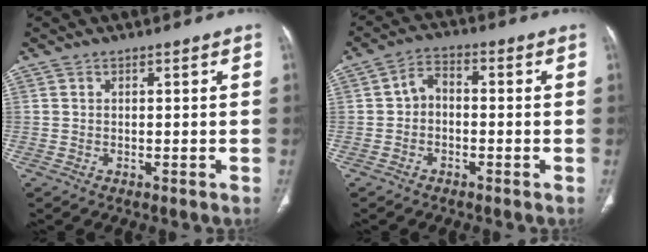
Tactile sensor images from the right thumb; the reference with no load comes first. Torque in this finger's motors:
{"motor_torque": [-0.17, 0.18, -0.23, 0.23, 0.09]}